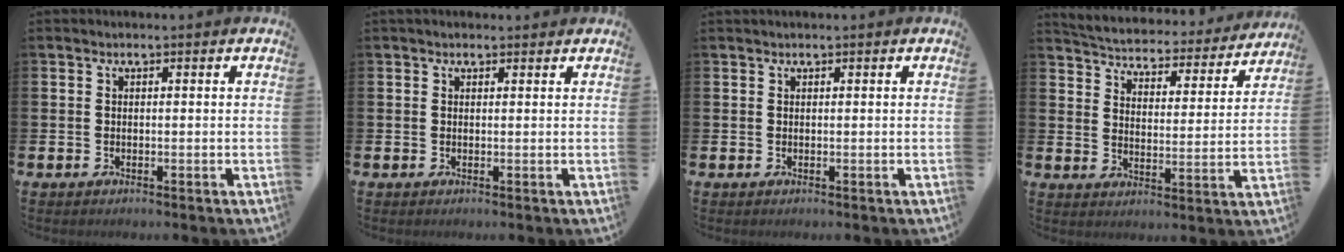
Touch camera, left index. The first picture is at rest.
{"total": 0.9, "force": [0.7, 0.4, 0.3], "torque": [0.005, 0.001, 0.010]}
{"total": 0.0}
{"total": 4.6, "force": [4.5, 0.9, 0.7], "torque": [-0.040, -0.042, 0.070]}